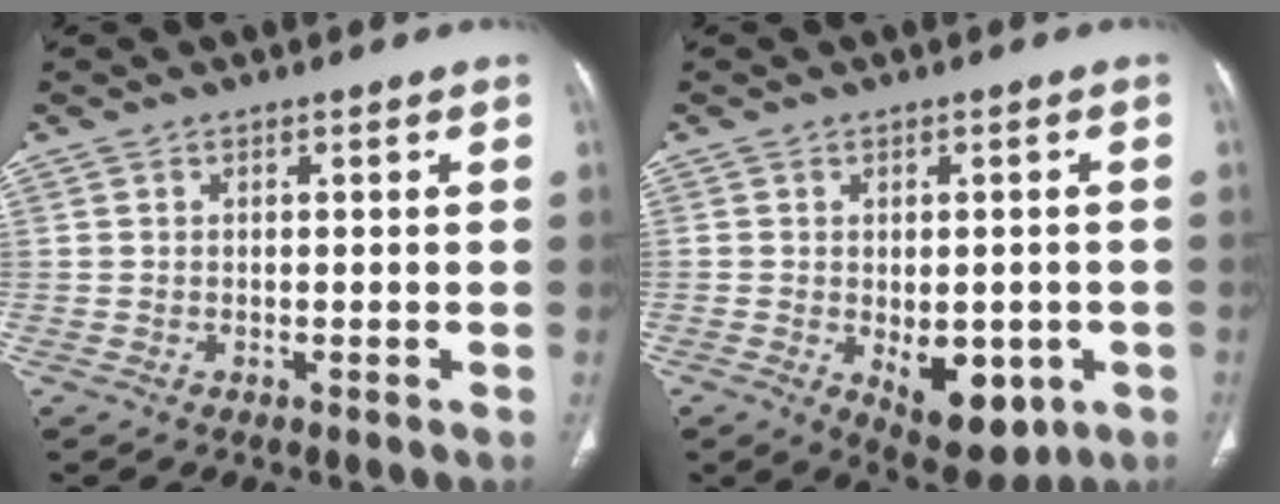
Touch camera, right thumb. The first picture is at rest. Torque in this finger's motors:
{"motor_torque": [-0.55, 0.43, 0.47, 0.51, 0.04]}